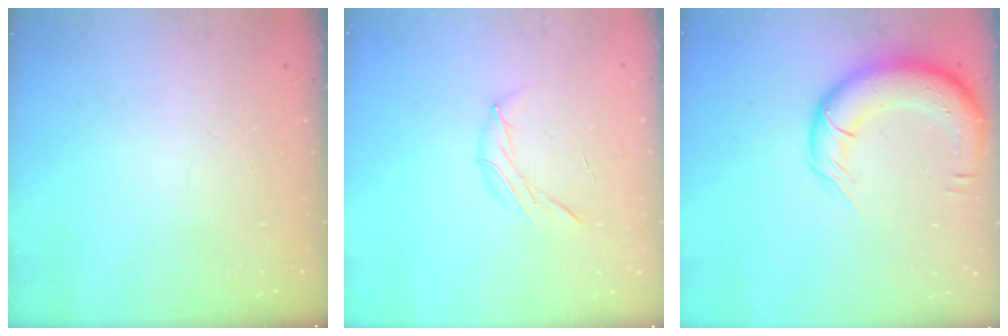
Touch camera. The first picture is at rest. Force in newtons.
{"total": 7.0, "press": 6.9, "slide": 1.4}
{"total": 14.0, "press": 13.6, "slide": 3.1}